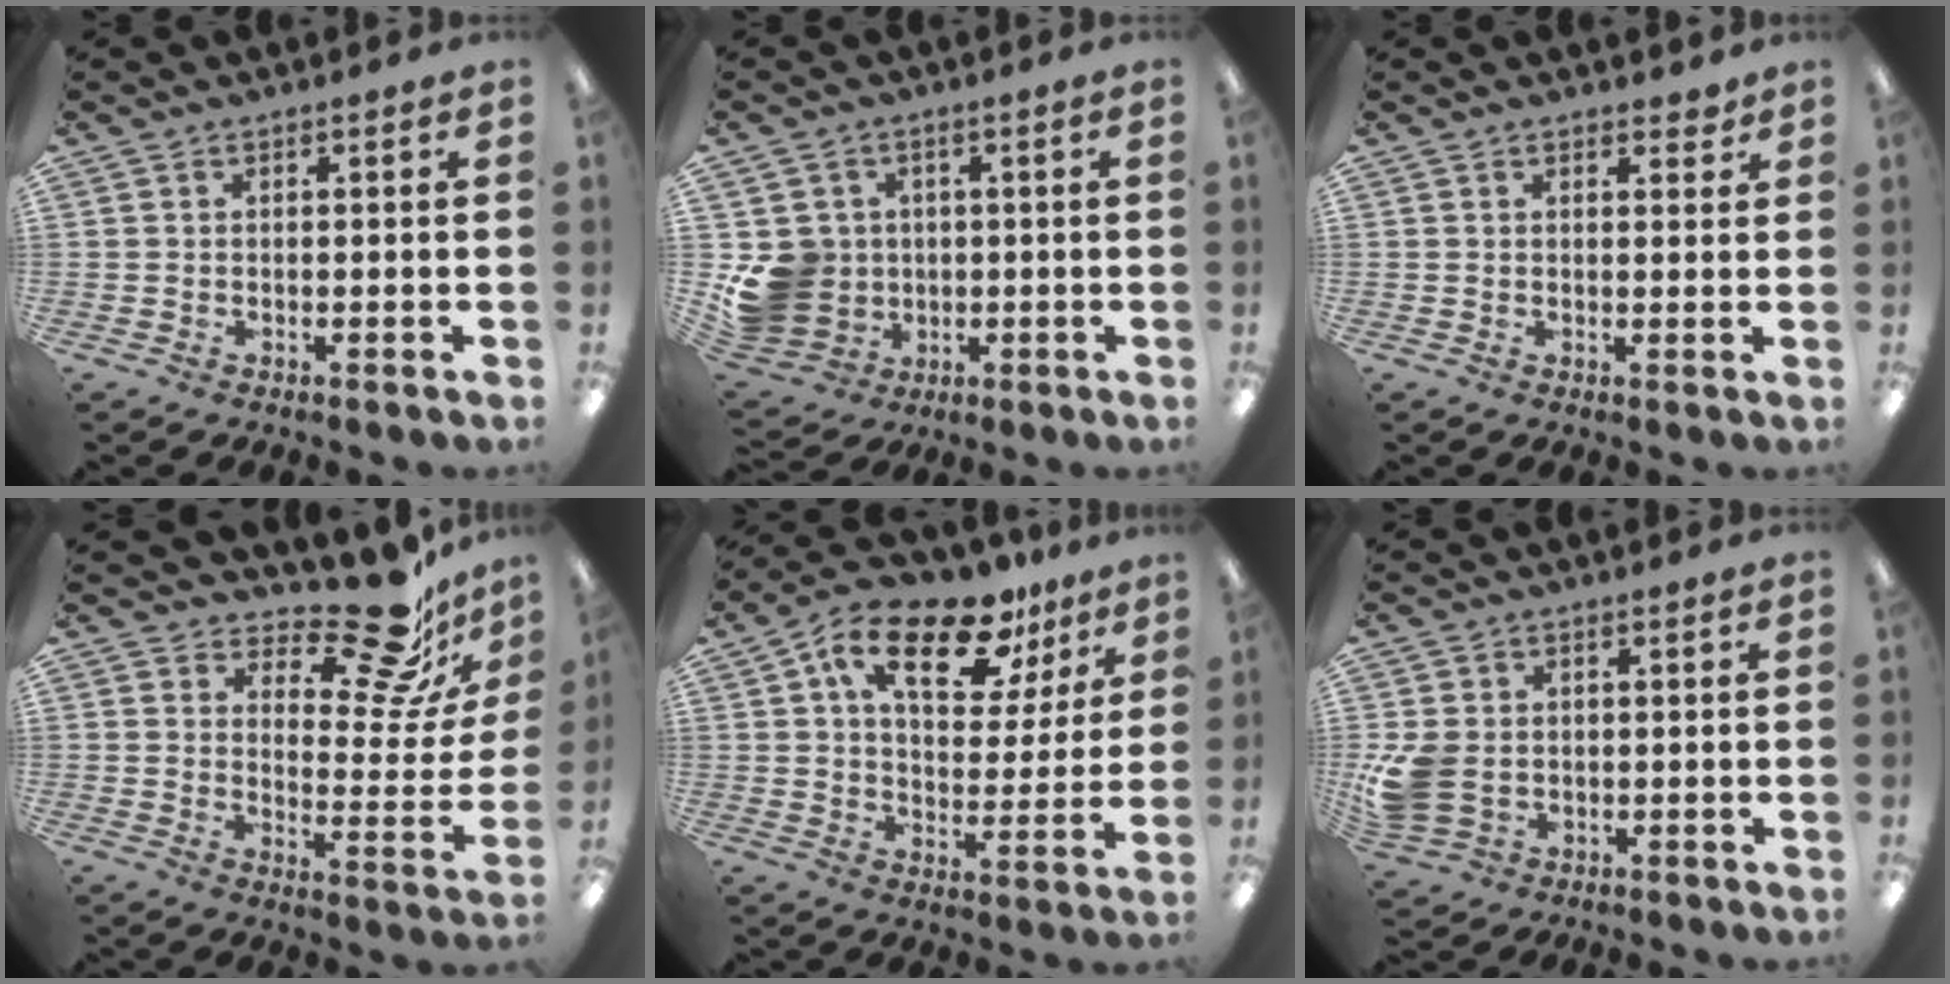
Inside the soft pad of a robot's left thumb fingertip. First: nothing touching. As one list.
[{"total": 10.0, "force": [-0.3, 9.5, 3.0], "torque": [-0.082, 0.008, 0.003]}, {"total": 1.8, "force": [1.5, 0.8, 0.6], "torque": [-0.005, -0.004, 0.027]}, {"total": 15.8, "force": [12.7, 5.1, 7.9], "torque": [-0.112, -0.097, 0.214]}, {"total": 17.6, "force": [10.3, 8.6, 11.4], "torque": [-0.181, -0.039, 0.173]}, {"total": 8.0, "force": [-0.2, 6.5, 4.7], "torque": [-0.100, 0.008, 0.002]}]